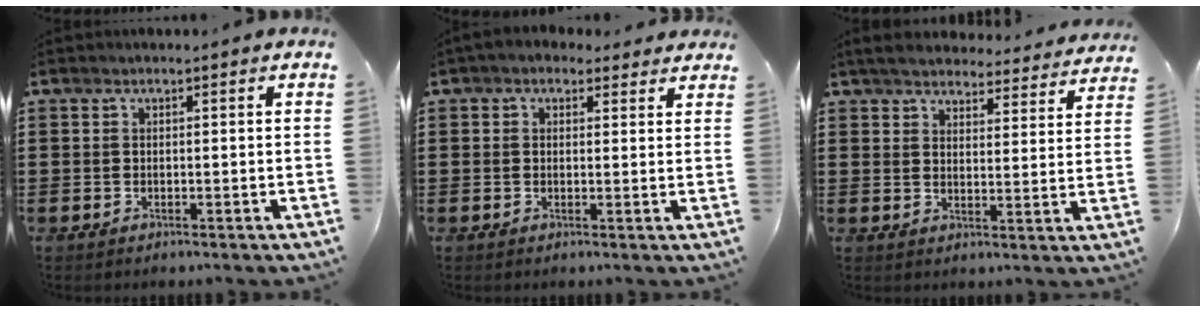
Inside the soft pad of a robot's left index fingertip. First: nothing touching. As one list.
[{"total": 2.3, "force": [1.6, 1.5, 0.6], "torque": [-0.020, 0.005, 0.028]}, {"total": 4.4, "force": [4.3, 0.5, 0.8], "torque": [-0.037, -0.024, 0.073]}]